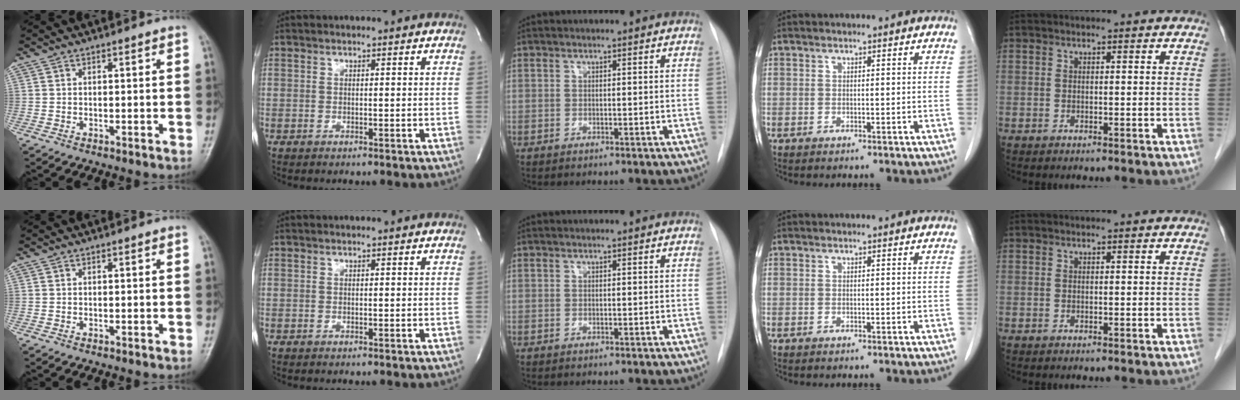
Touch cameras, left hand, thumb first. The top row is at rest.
{}